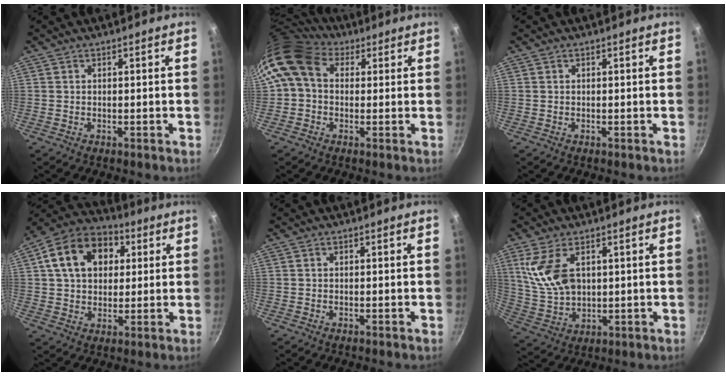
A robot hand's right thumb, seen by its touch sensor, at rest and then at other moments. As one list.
[{"total": 10.5, "force": [2.8, 8.1, 6.0], "torque": [-0.099, 0.012, 0.030]}, {"total": 0.0}, {"total": 16.2, "force": [4.6, 11.8, 10.1], "torque": [-0.149, 0.021, 0.064]}, {"total": 0.0}, {"total": 11.1, "force": [3.5, 6.5, 8.2], "torque": [-0.154, -0.016, 0.083]}]